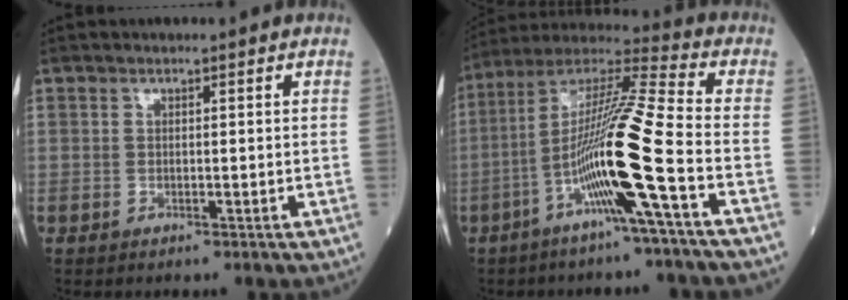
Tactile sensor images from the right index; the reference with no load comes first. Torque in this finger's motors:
{"motor_torque": [2.14, 0.00, 1.05, 0.21]}